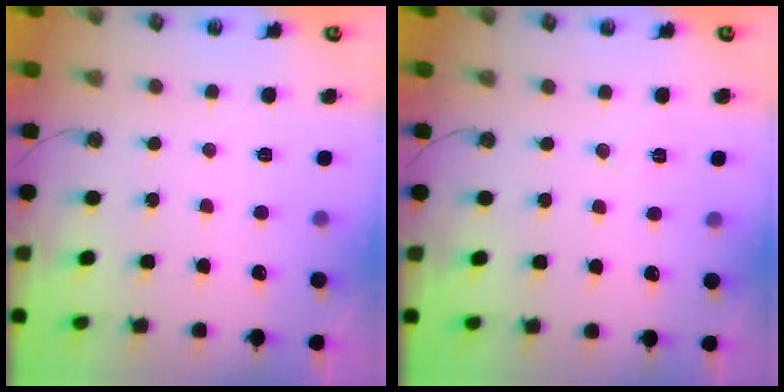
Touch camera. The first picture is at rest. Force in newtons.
{"total": 5.3, "press": 3.0, "slide": 4.4}